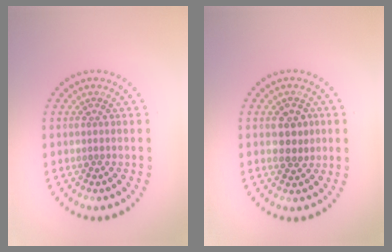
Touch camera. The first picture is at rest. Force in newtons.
{"total": 2.4, "press": 2.4, "slide": 0.3}